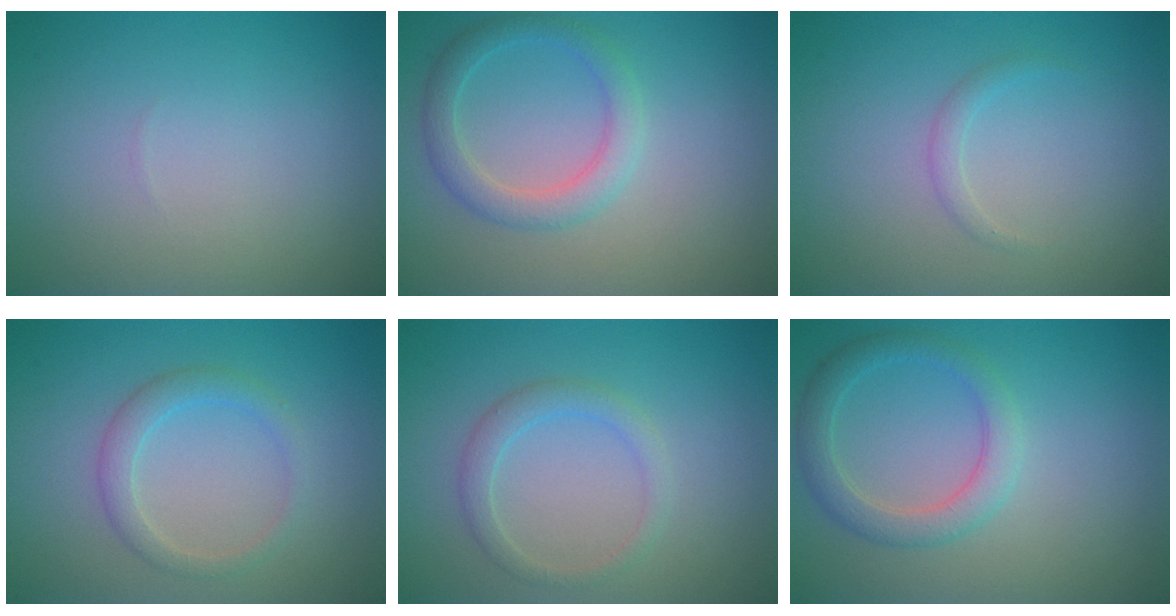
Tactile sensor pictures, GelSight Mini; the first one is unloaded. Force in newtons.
{"total": 2.8, "press": 2.8, "slide": 0.0}
{"total": 1.0, "press": 1.0, "slide": 0.1}
{"total": 2.2, "press": 2.2, "slide": 0.1}
{"total": 2.0, "press": 2.0, "slide": 0.1}
{"total": 3.0, "press": 3.0, "slide": 0.1}